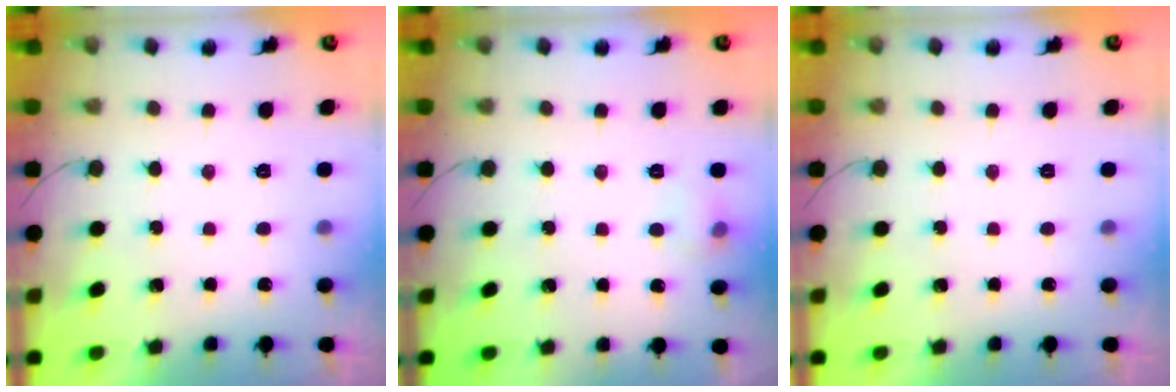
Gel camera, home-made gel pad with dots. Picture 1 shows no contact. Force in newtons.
{"total": 5.1, "press": 4.8, "slide": 1.8}
{"total": 0.0}